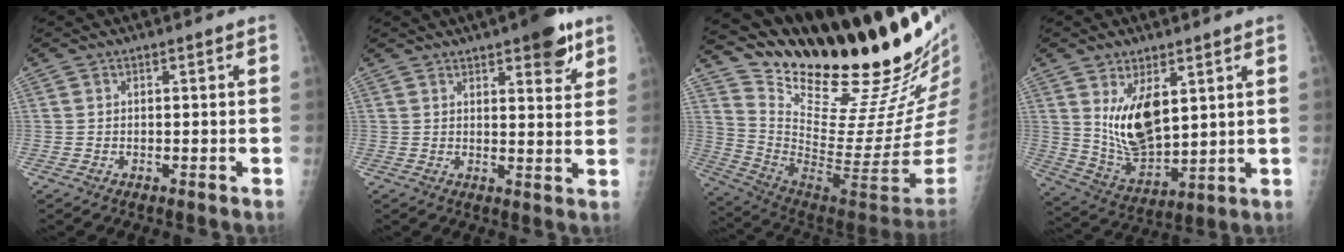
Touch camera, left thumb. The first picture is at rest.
{"total": 8.1, "force": [5.1, 2.6, 5.8], "torque": [-0.060, -0.025, 0.066]}
{"total": 31.4, "force": [25.7, 6.0, 17.1], "torque": [-0.243, -0.173, 0.391]}
{"total": 12.2, "force": [4.4, 6.1, 9.6], "torque": [-0.151, -0.034, 0.100]}